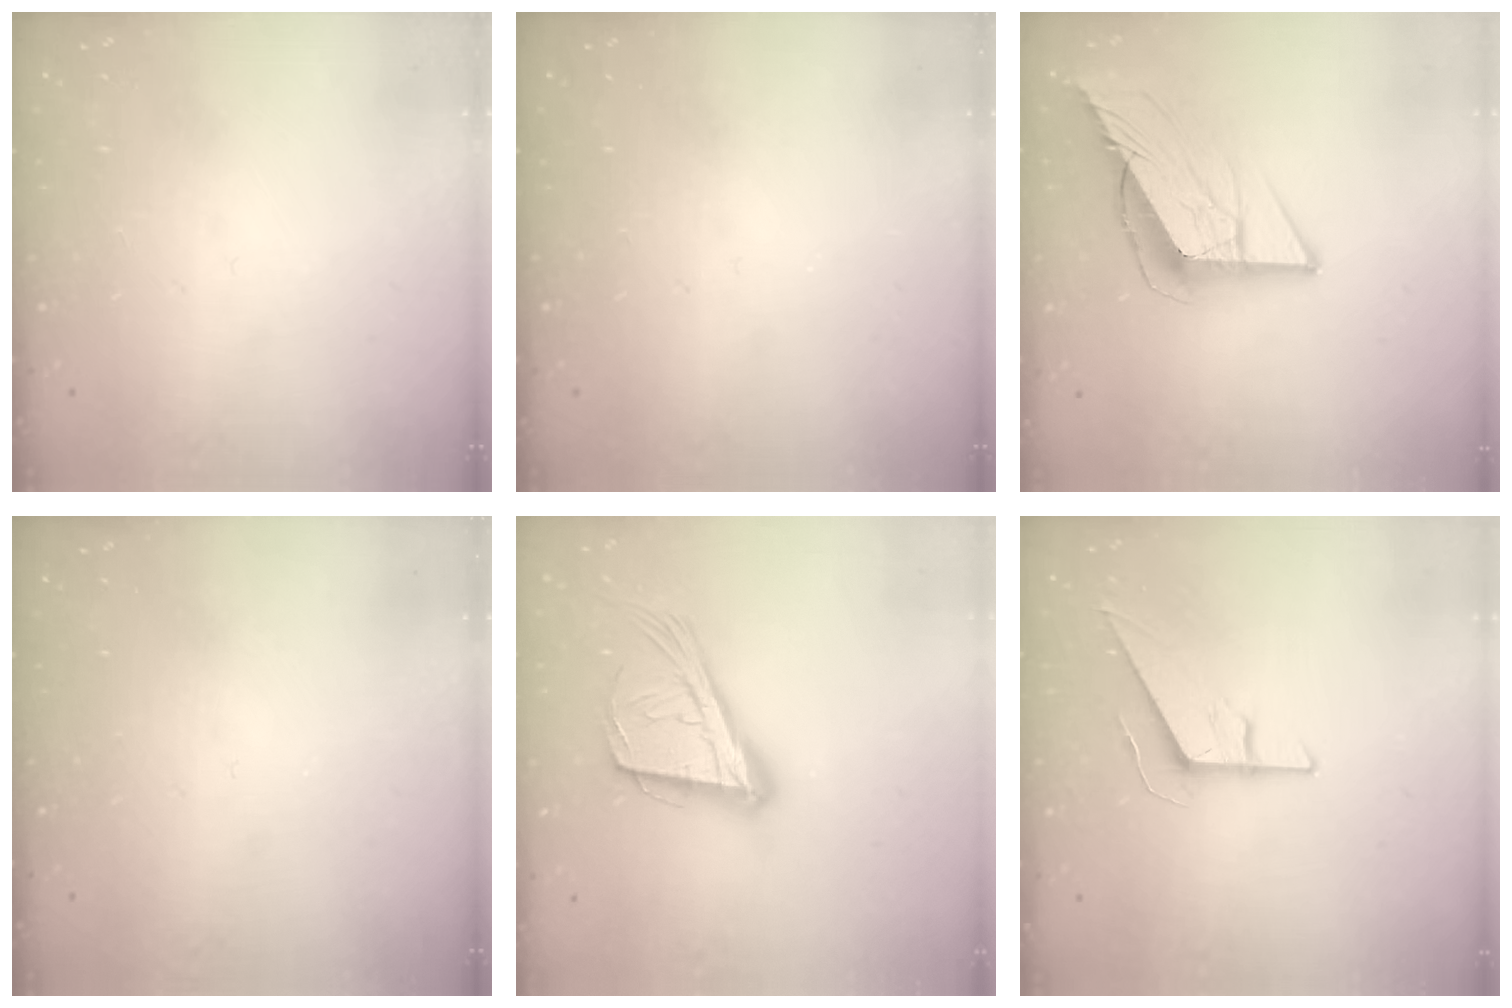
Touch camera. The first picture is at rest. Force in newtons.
{"total": 0.0}
{"total": 11.4, "press": 11.3, "slide": 1.3}
{"total": 0.0}
{"total": 20.2, "press": 19.6, "slide": 4.7}
{"total": 9.2, "press": 9.1, "slide": 0.9}